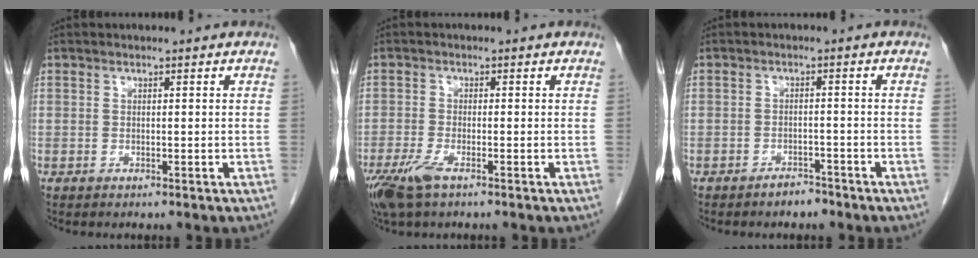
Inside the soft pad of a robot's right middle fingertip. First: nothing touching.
{"total": 4.8, "force": [-3.0, 1.1, 3.6], "torque": [-0.082, -0.014, -0.056]}
{"total": 2.1, "force": [-1.9, 0.8, 0.7], "torque": [-0.016, 0.000, -0.027]}